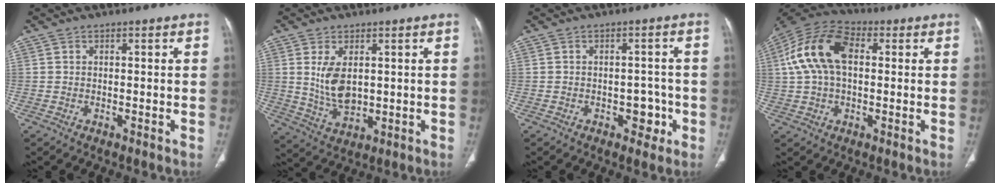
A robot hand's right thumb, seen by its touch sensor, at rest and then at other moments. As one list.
[{"total": 7.6, "force": [1.5, 4.2, 6.1], "torque": [-0.111, -0.016, 0.044]}, {"total": 4.1, "force": [-1.6, 2.8, 2.6], "torque": [-0.012, 0.015, -0.020]}, {"total": 14.7, "force": [2.4, 9.0, 11.3], "torque": [-0.228, 0.032, 0.038]}]